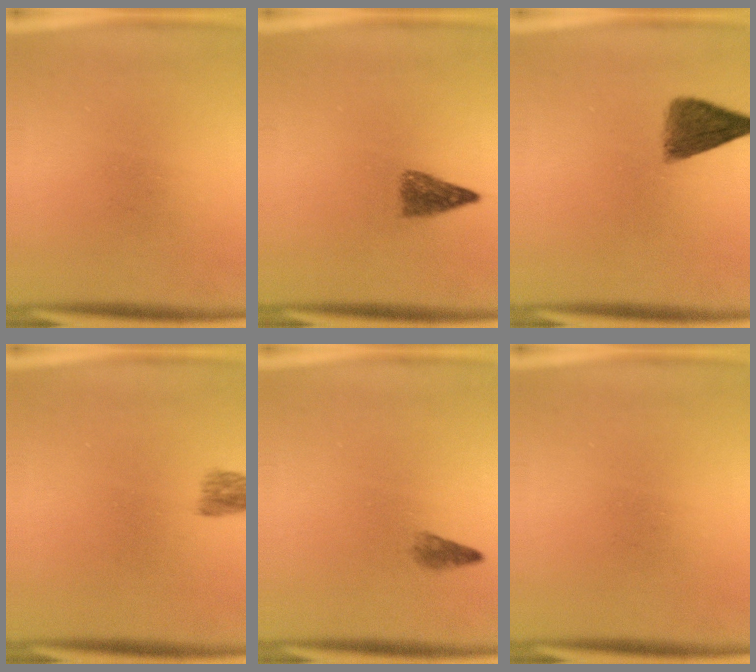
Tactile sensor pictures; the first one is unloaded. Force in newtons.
{"total": 2.9}
{"total": 5.8}
{"total": 2.5}
{"total": 1.2}
{"total": 0.0}